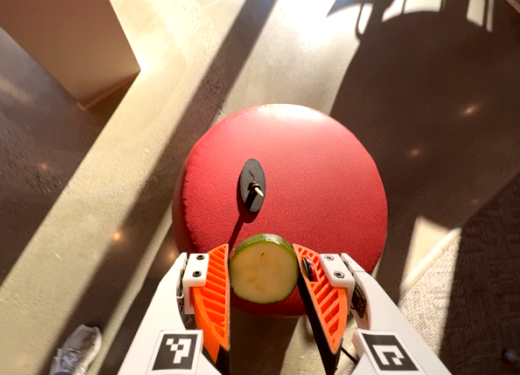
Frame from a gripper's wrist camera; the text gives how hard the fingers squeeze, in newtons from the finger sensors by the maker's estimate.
{"total": 9.4, "left": 9.4, "right": 9.4}